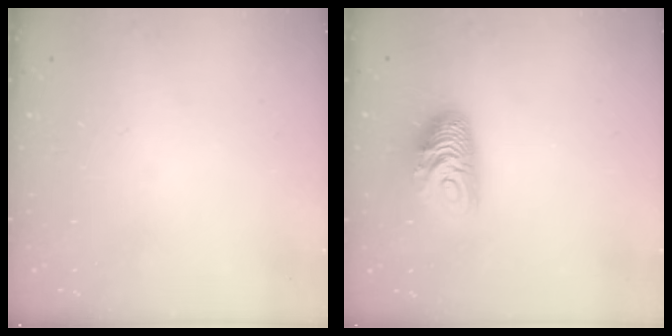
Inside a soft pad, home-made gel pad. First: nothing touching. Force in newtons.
{"total": 9.7, "press": 9.7, "slide": 0.4}